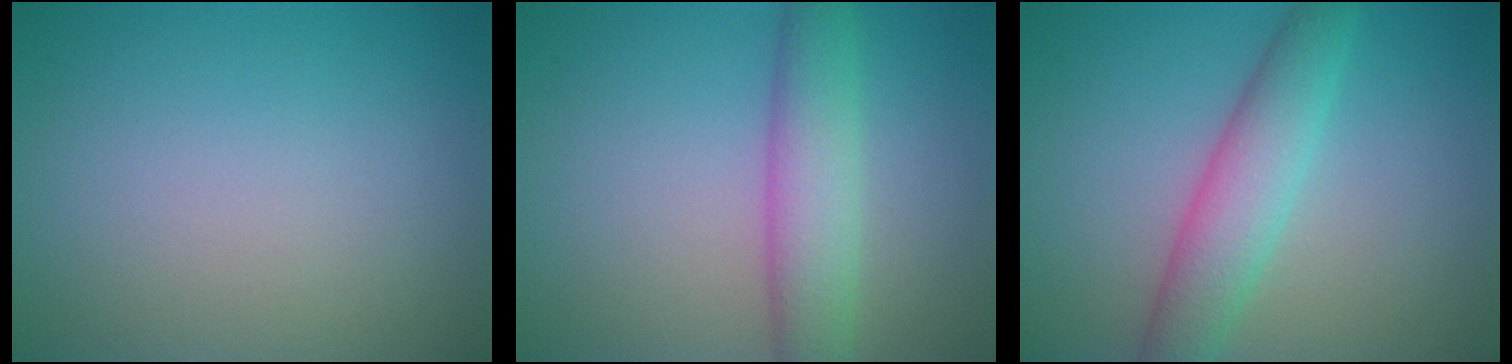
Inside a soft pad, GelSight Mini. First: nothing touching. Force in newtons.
{"total": 4.5, "press": 4.5, "slide": 0.1}
{"total": 4.4, "press": 4.4, "slide": 0.2}